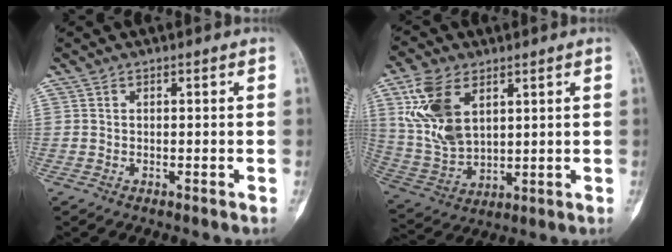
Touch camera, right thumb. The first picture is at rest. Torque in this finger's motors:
{"motor_torque": [0.79, 1.94, 0.64, -0.38, 0.16]}